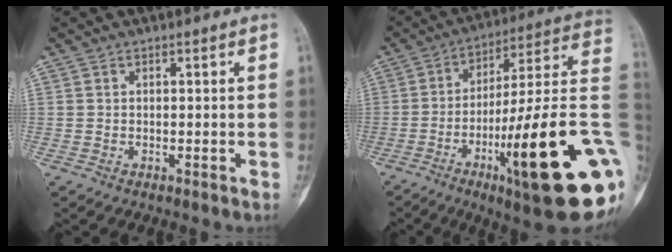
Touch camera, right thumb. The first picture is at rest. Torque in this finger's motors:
{"motor_torque": [3.55, 1.46, 2.16, -0.61, 0.60]}